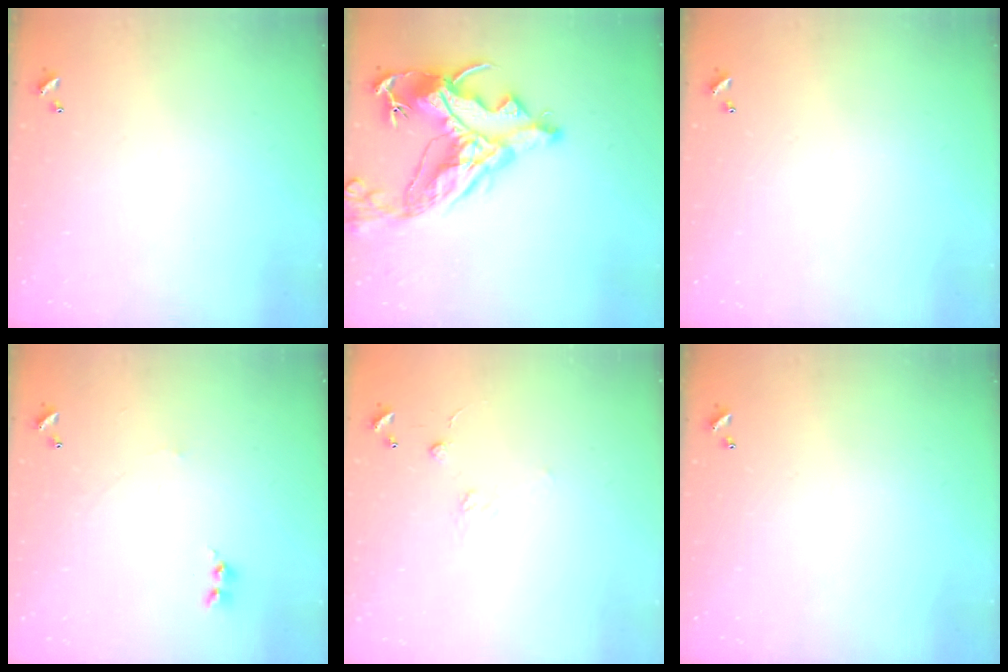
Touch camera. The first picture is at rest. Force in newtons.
{"total": 16.7, "press": 16.6, "slide": 2.3}
{"total": 0.0}
{"total": 0.8, "press": 0.7, "slide": 0.5}
{"total": 2.5, "press": 2.3, "slide": 1.0}
{"total": 0.0}